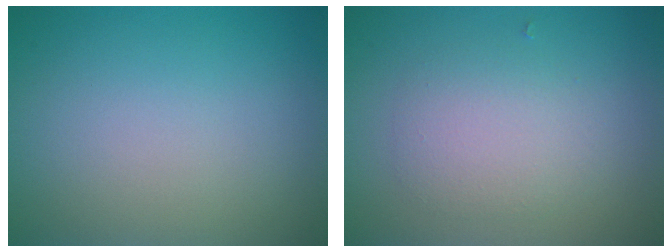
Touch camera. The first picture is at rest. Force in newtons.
{"total": 3.0, "press": 3.0, "slide": 0.1}